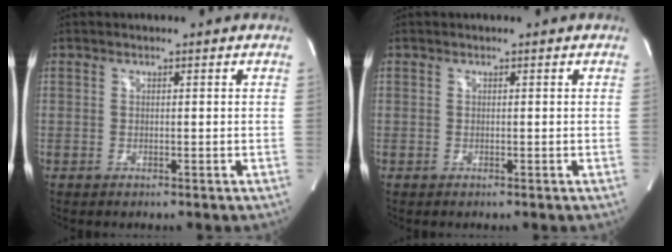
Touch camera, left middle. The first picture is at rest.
{"total": 0.0}